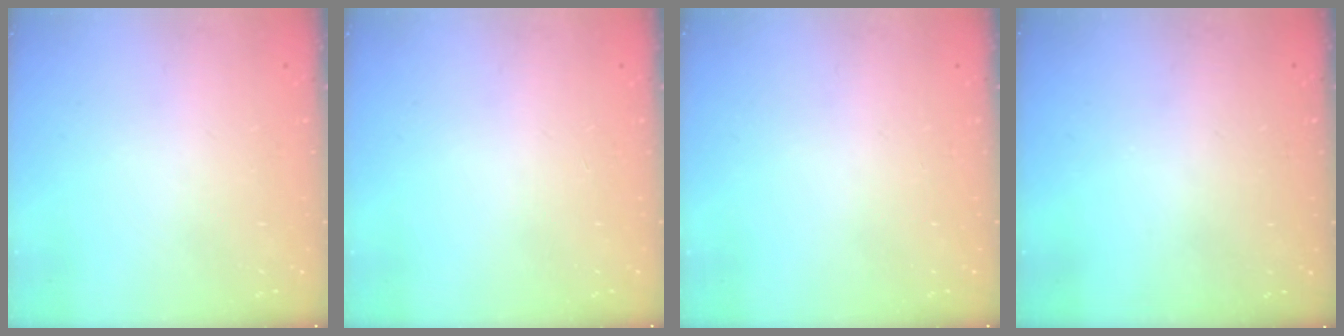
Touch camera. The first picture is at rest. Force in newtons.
{"total": 0.0}
{"total": 0.0}
{"total": 3.7, "press": 3.3, "slide": 1.6}